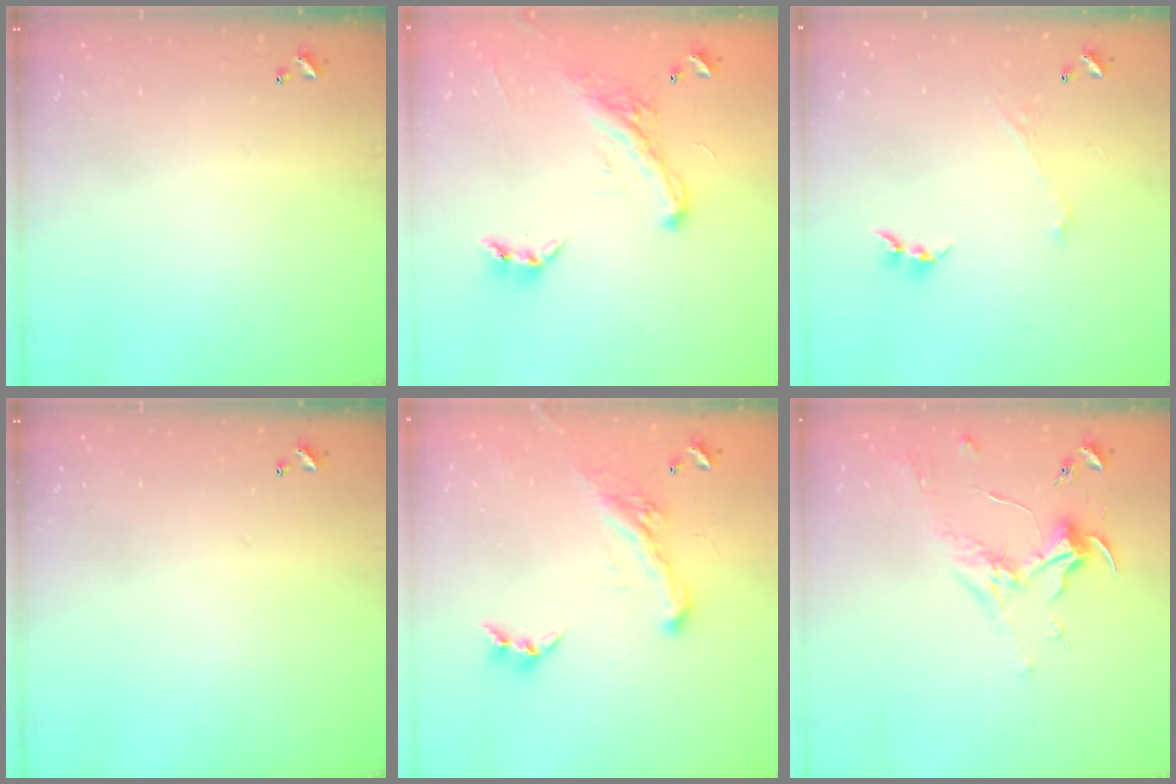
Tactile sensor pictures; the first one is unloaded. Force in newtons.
{"total": 2.2, "press": 2.2, "slide": 0.1}
{"total": 1.1, "press": 1.0, "slide": 0.6}
{"total": 0.0}
{"total": 3.4, "press": 3.1, "slide": 1.4}
{"total": 2.0, "press": 1.8, "slide": 0.7}